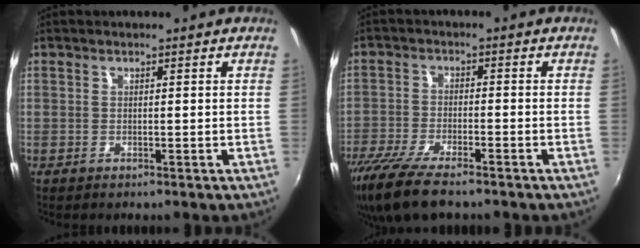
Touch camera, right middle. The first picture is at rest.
{"total": 11.9, "force": [-9.1, 3.0, 7.0], "torque": [-0.161, -0.042, -0.168]}